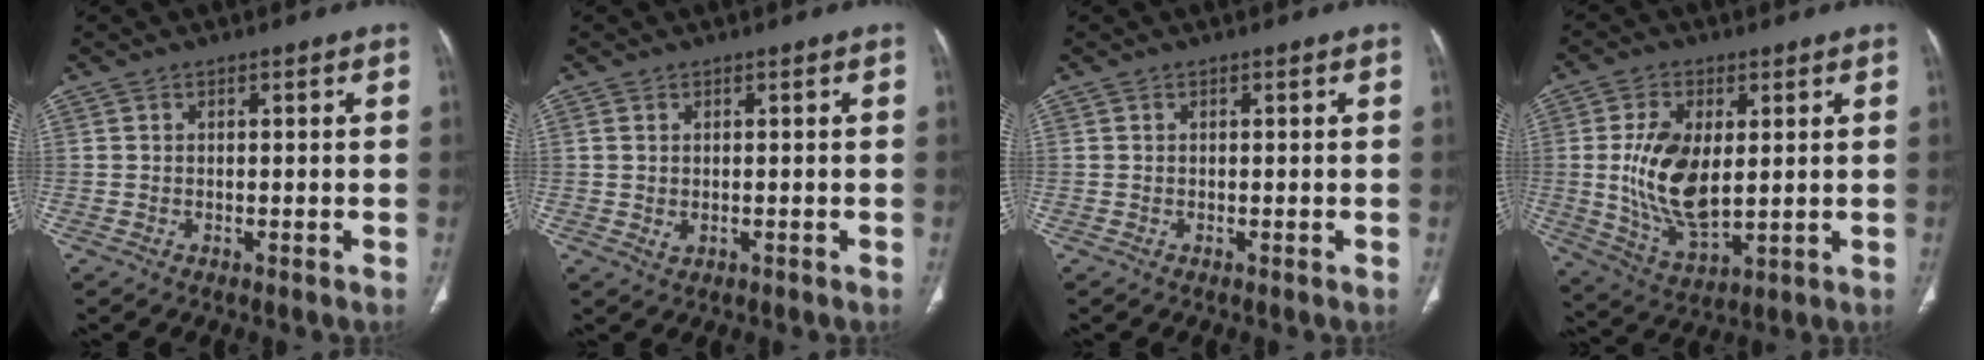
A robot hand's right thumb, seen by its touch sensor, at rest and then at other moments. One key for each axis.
{"total": 1.4, "fx": 0.1, "fy": 1.0, "fz": 0.9, "tx": -0.023, "ty": -0.004, "tz": 0.008}
{"total": 0.0}
{"total": 13.6, "fx": 1.4, "fy": 7.3, "fz": 11.4, "tx": -0.212, "ty": -0.017, "tz": 0.038}